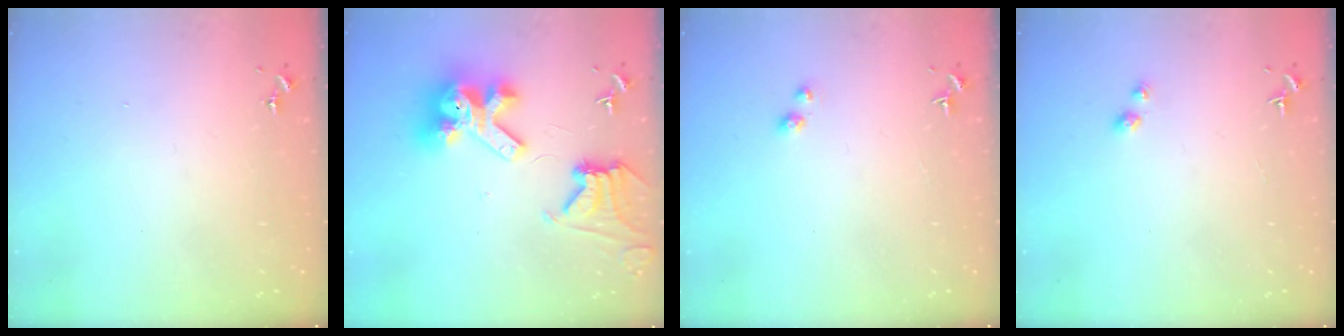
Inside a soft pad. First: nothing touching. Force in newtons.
{"total": 16.9, "press": 16.7, "slide": 2.0}
{"total": 2.9, "press": 2.9, "slide": 0.2}
{"total": 3.0, "press": 3.0, "slide": 0.5}